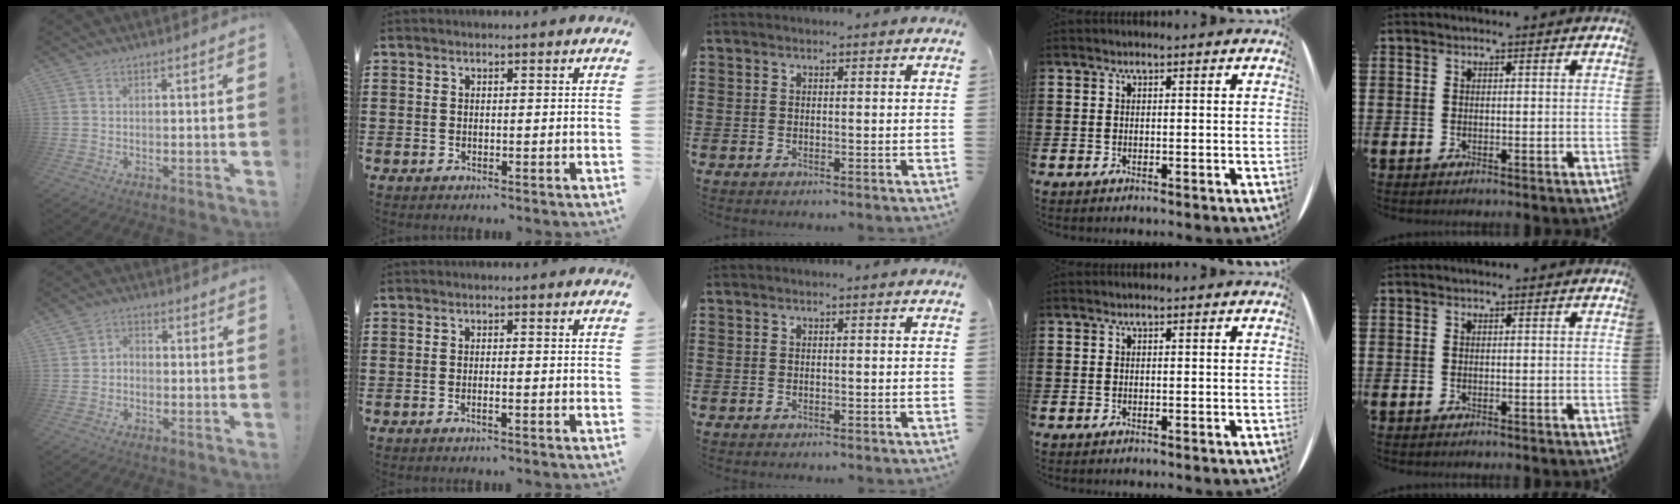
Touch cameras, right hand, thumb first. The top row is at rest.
{"thumb": {"total": 3.3, "force": [-1.5, 2.7, 1.3], "torque": [-0.027, 0.016, -0.027]}, "index": {"total": 1.0, "force": [-0.6, 0.0, 0.8], "torque": [-0.014, -0.004, -0.010]}}